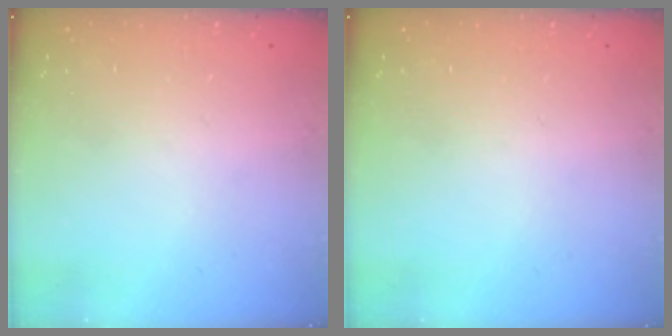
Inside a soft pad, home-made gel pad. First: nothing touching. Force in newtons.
{"total": 0.0}